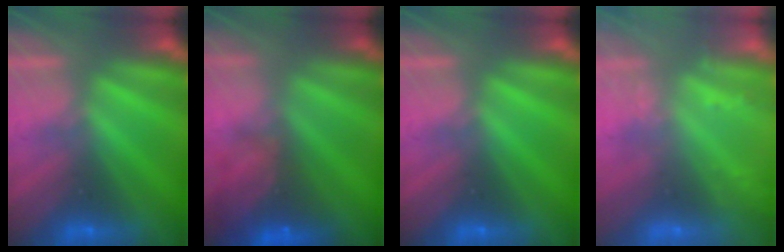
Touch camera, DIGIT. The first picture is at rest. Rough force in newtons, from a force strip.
{"total": 9.6}
{"total": 0.0}
{"total": 2.4}